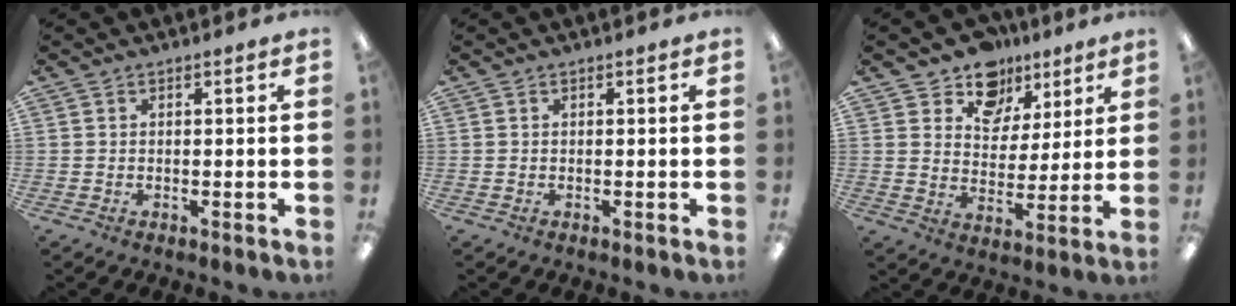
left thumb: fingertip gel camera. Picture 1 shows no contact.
{"total": 0.0}
{"total": 11.2, "force": [8.3, 7.3, 1.8], "torque": [-0.037, -0.058, 0.156]}